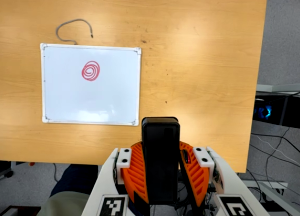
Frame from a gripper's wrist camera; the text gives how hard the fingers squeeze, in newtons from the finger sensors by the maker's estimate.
{"total": 8.9, "left": 7.6, "right": 10.2}